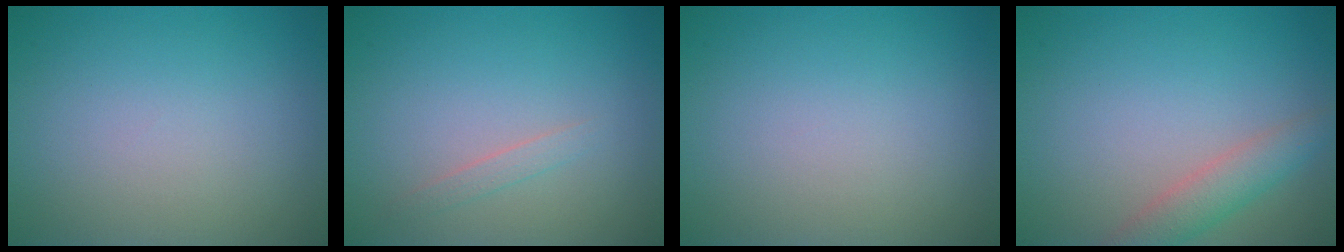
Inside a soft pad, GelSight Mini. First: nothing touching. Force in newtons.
{"total": 0.8, "press": 0.8, "slide": 0.1}
{"total": 0.0}
{"total": 2.9, "press": 2.9, "slide": 0.1}